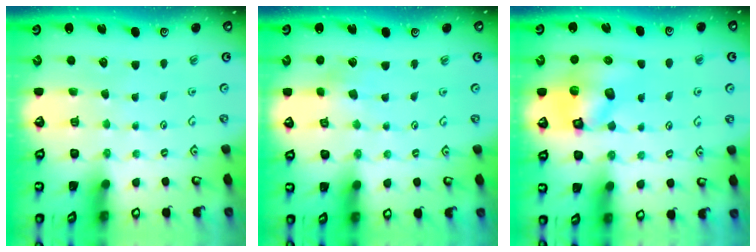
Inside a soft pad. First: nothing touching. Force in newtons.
{"total": 2.3, "press": 2.3, "slide": 0.4}
{"total": 11.1, "press": 11.0, "slide": 1.5}